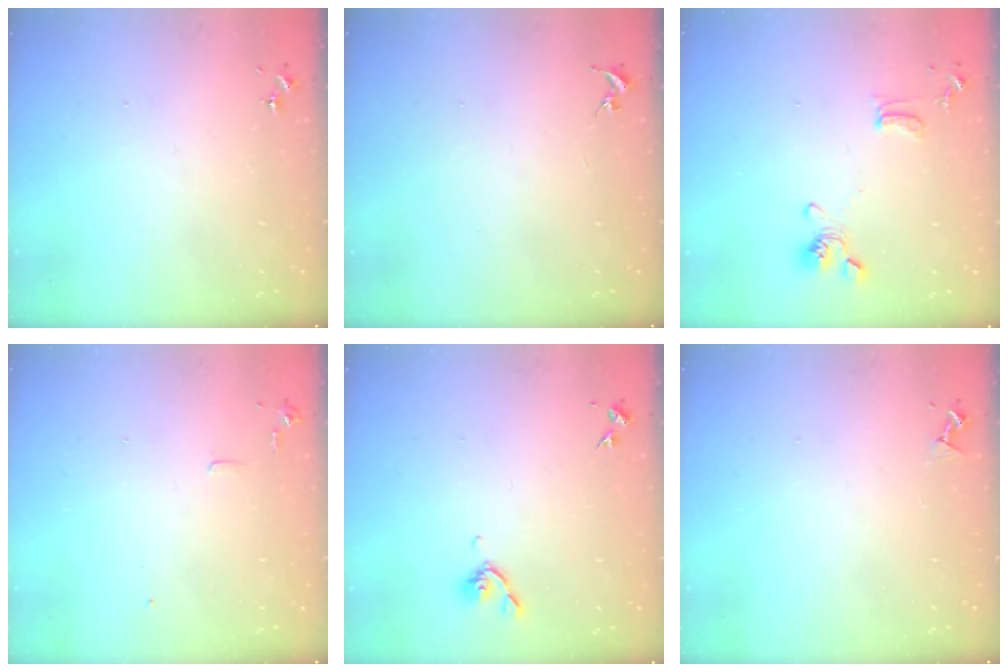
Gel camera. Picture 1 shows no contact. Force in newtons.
{"total": 0.0}
{"total": 11.6, "press": 11.4, "slide": 2.1}
{"total": 5.3, "press": 5.3, "slide": 0.6}
{"total": 5.8, "press": 5.6, "slide": 1.4}
{"total": 3.5, "press": 3.5, "slide": 0.6}